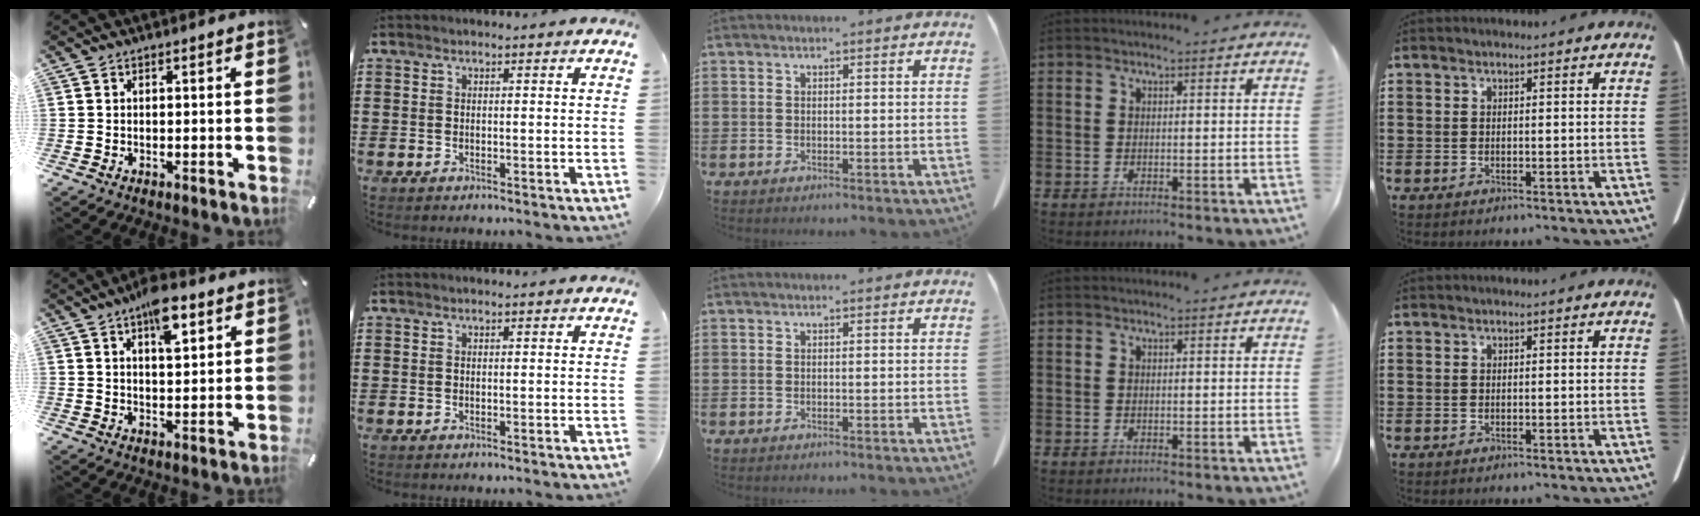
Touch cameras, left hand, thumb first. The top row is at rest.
{"thumb": {"total": 8.7, "force": [5.0, 3.7, 6.0], "torque": [-0.081, -0.022, 0.081]}}